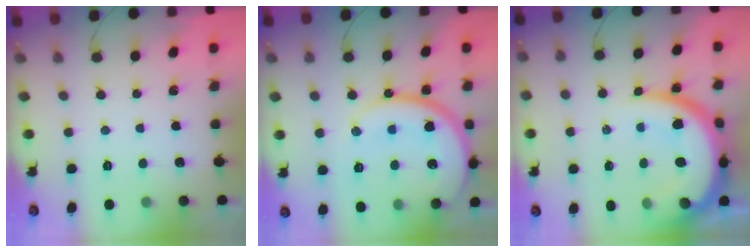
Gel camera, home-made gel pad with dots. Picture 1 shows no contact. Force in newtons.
{"total": 18.6, "press": 18.6, "slide": 1.0}
{"total": 18.3, "press": 18.2, "slide": 1.6}